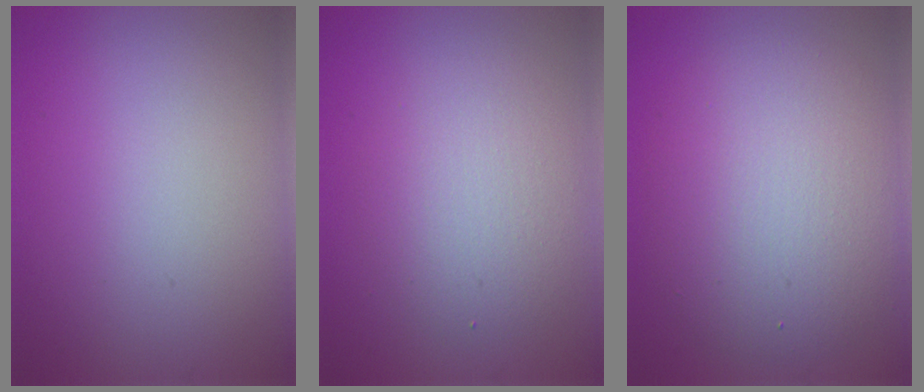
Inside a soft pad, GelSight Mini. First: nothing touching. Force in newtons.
{"total": 3.7, "press": 3.7, "slide": 0.3}
{"total": 7.1, "press": 7.1, "slide": 0.6}